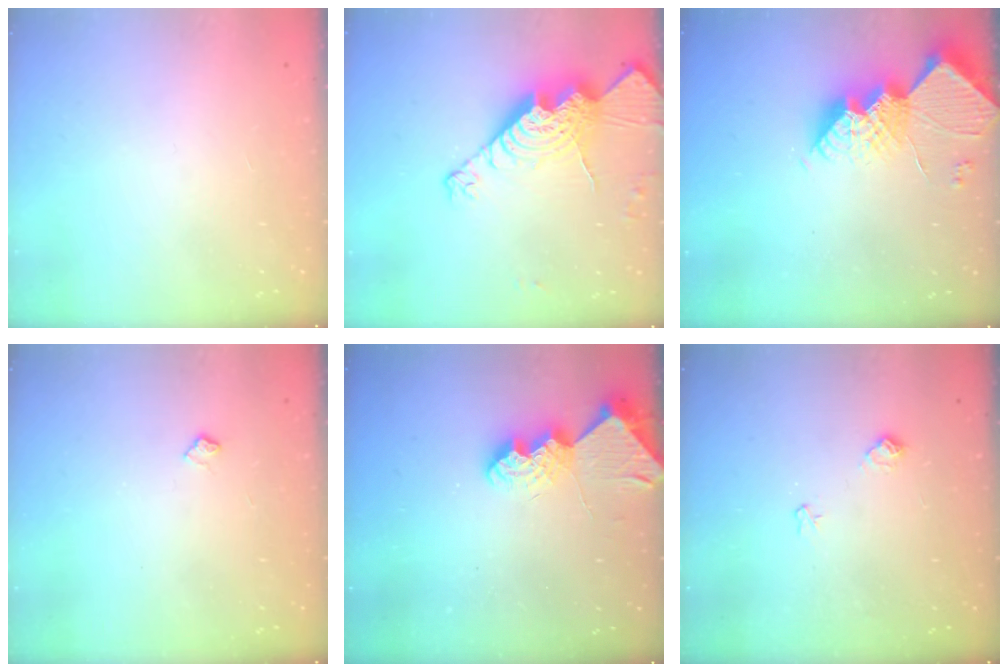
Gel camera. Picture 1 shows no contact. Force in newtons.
{"total": 19.3, "press": 19.2, "slide": 1.5}
{"total": 16.4, "press": 16.3, "slide": 1.2}
{"total": 4.5, "press": 4.5, "slide": 0.6}
{"total": 9.1, "press": 9.0, "slide": 0.7}
{"total": 7.8, "press": 7.8, "slide": 0.8}